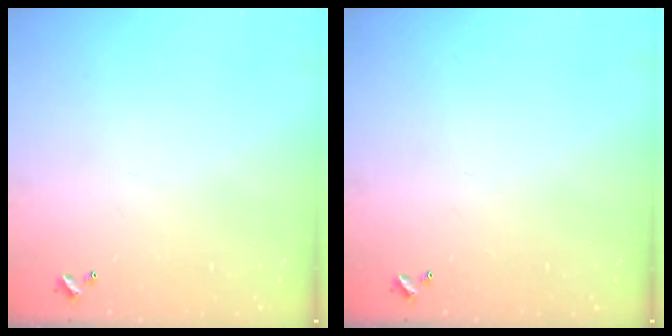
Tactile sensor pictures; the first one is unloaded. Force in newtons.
{"total": 0.0}